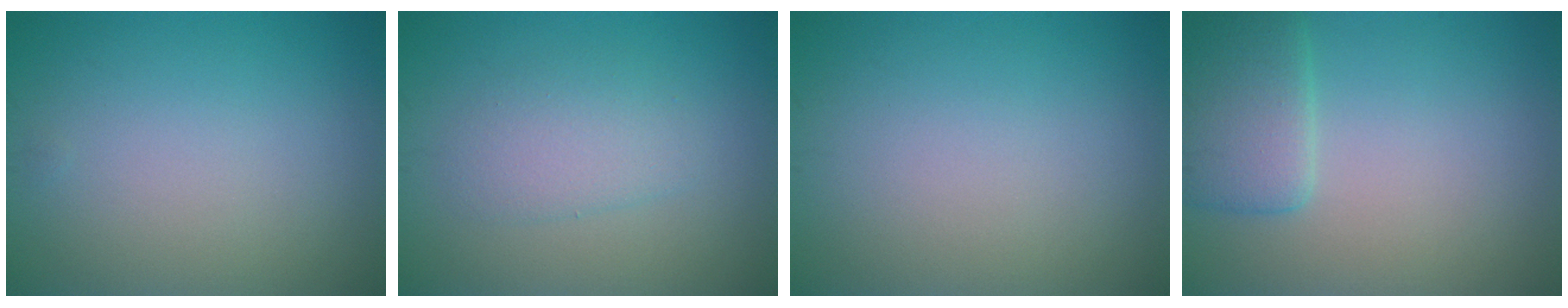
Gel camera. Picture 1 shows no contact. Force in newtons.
{"total": 2.6, "press": 2.6, "slide": 0.2}
{"total": 0.0}
{"total": 3.7, "press": 3.7, "slide": 0.3}